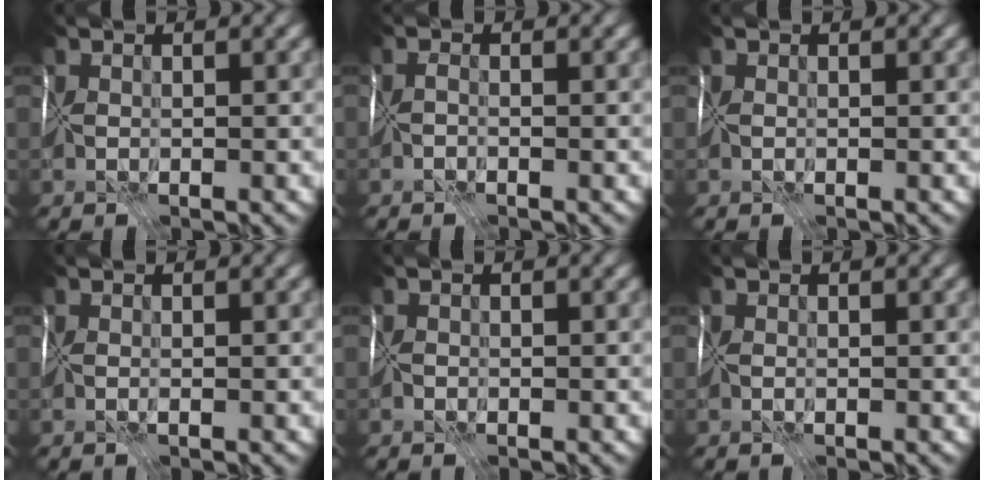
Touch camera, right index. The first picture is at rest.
{"total": 1.4, "force": [-1.1, 0.5, 0.6], "torque": [0.001, -0.002, -0.018]}
{"total": 0.0}
{"total": 0.0}
{"total": 0.8, "force": [-0.6, 0.5, 0.1], "torque": [0.003, -0.005, -0.009]}
{"total": 0.0}